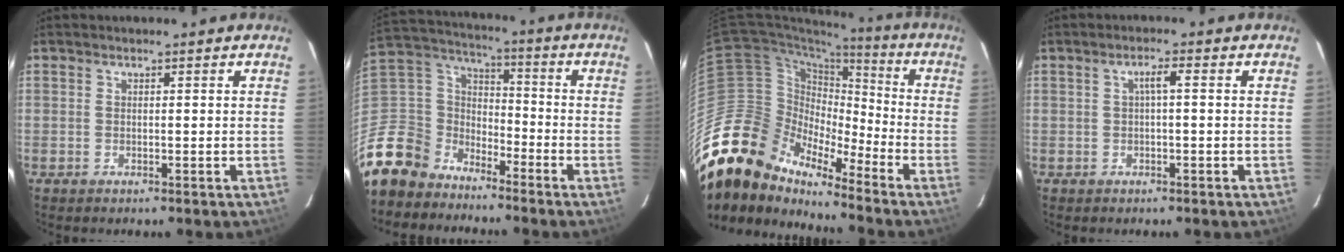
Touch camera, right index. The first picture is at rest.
{"total": 12.9, "force": [-10.1, 7.9, 1.7], "torque": [-0.086, 0.044, -0.203]}
{"total": 19.9, "force": [-16.2, 8.7, 7.7], "torque": [-0.151, -0.011, -0.310]}
{"total": 1.9, "force": [0.1, -0.2, 1.9], "torque": [-0.036, 0.006, 0.002]}